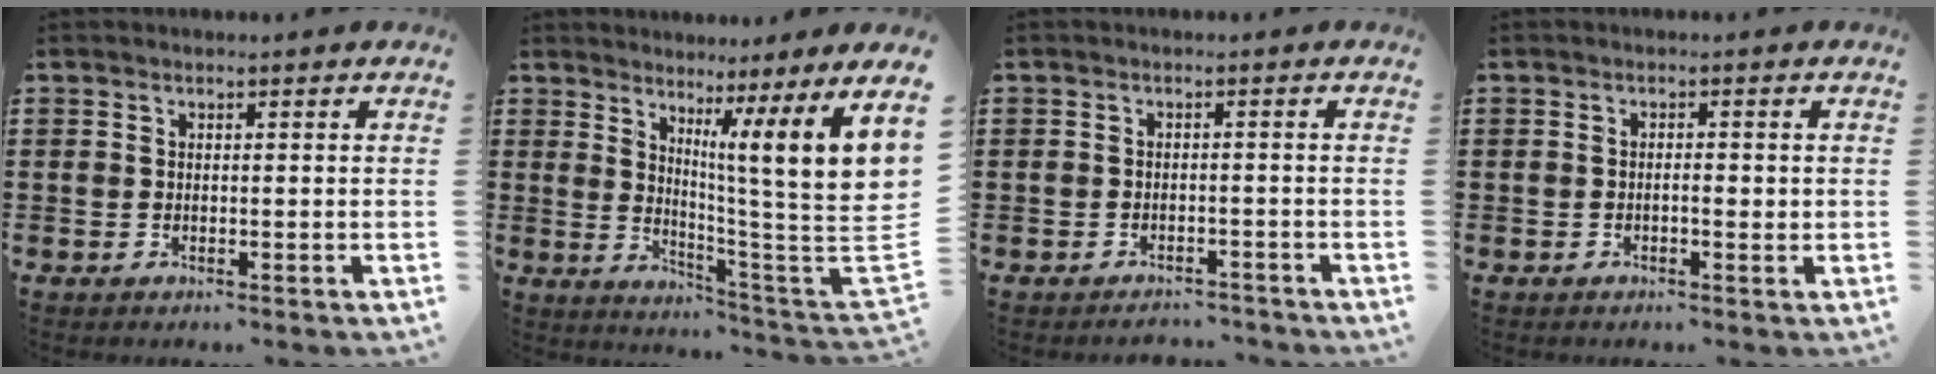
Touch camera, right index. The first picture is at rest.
{"total": 9.0, "force": [4.9, -0.4, 7.6], "torque": [-0.137, -0.066, 0.068]}
{"total": 2.0, "force": [-2.0, 0.4, -0.2], "torque": [-0.002, 0.003, -0.046]}
{"total": 1.5, "force": [-0.4, 0.4, 1.4], "torque": [-0.026, 0.002, -0.008]}